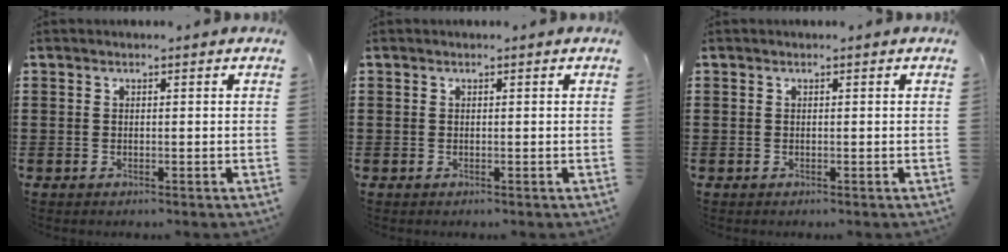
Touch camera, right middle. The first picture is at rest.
{"total": 0.0}
{"total": 0.0}